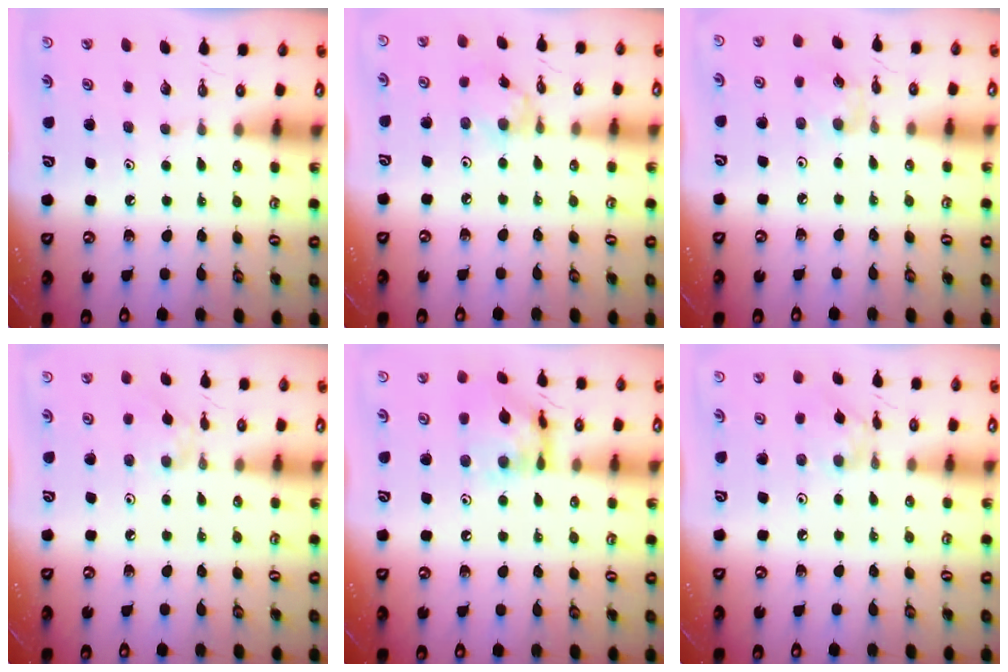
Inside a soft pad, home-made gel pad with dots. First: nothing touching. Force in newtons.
{"total": 2.4, "press": 2.4, "slide": 0.2}
{"total": 2.7, "press": 2.7, "slide": 0.1}
{"total": 2.4, "press": 2.3, "slide": 0.5}
{"total": 11.8, "press": 11.8, "slide": 0.6}
{"total": 2.0, "press": 2.0, "slide": 0.3}